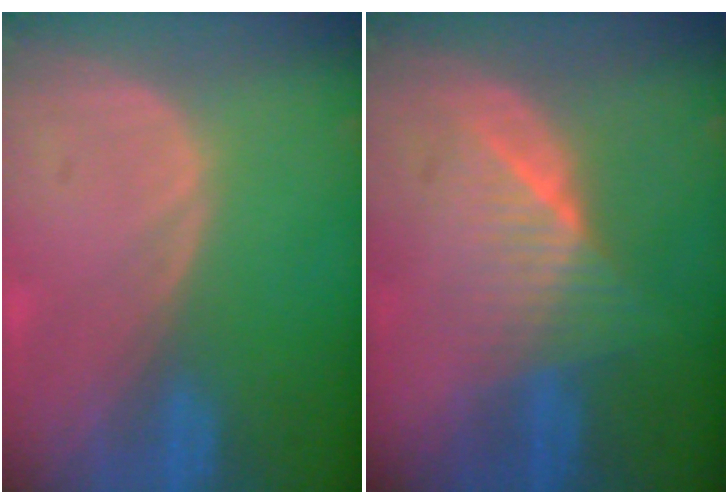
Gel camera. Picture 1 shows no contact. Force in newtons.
{"total": 6.3, "press": 6.0, "slide": 2.1}